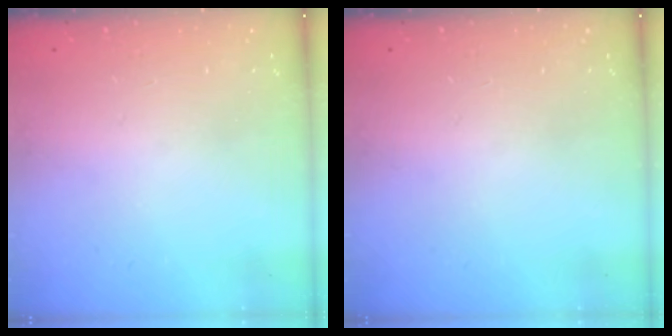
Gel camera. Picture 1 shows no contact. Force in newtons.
{"total": 0.0}